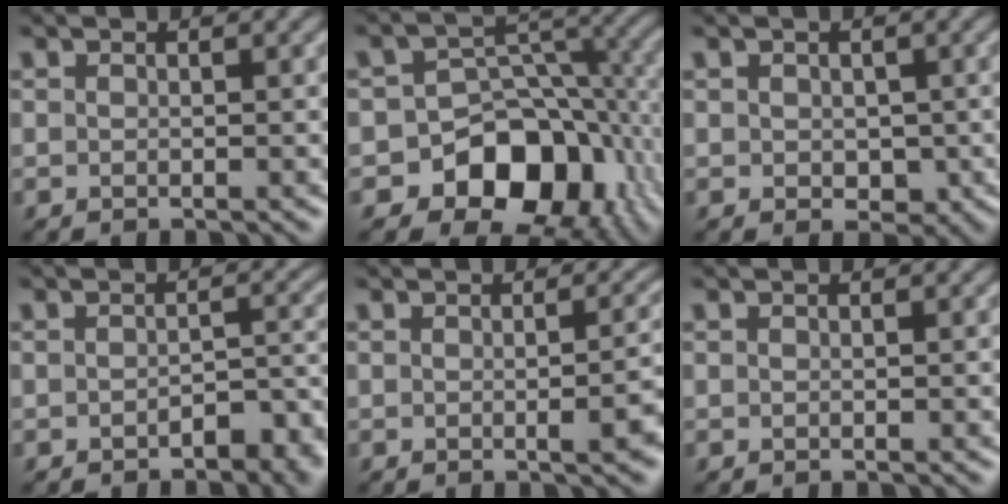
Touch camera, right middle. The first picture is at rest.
{"total": 10.4, "force": [-4.9, 7.3, 5.6], "torque": [-0.063, -0.003, -0.084]}
{"total": 2.3, "force": [-0.1, 1.8, 1.4], "torque": [-0.019, -0.006, 0.005]}
{"total": 4.2, "force": [-2.1, 1.8, 3.1], "torque": [-0.038, 0.002, -0.025]}
{"total": 4.9, "force": [-0.9, 1.6, 4.6], "torque": [-0.042, -0.003, -0.008]}
{"total": 0.0}